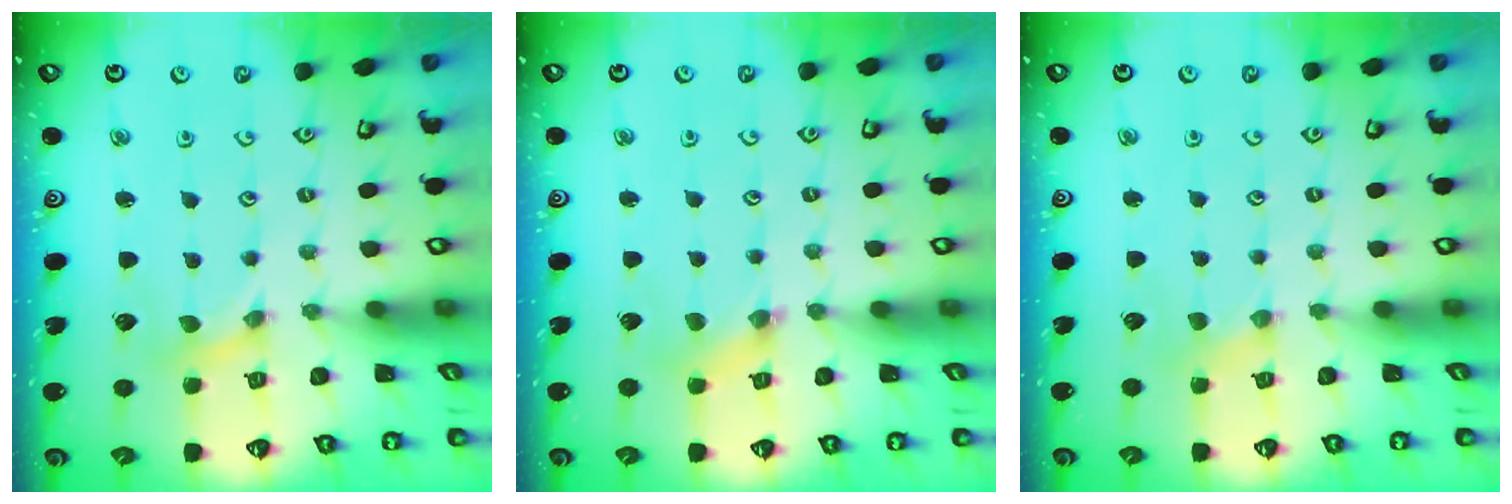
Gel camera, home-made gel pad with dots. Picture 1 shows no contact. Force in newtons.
{"total": 2.5, "press": 2.4, "slide": 0.3}
{"total": 2.2, "press": 2.1, "slide": 0.5}